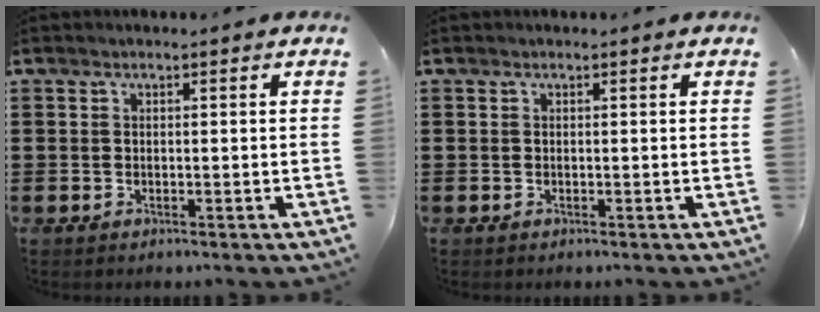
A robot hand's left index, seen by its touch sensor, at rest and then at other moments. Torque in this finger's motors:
{"motor_torque": [-0.01, 0.00, 0.00, 0.00]}